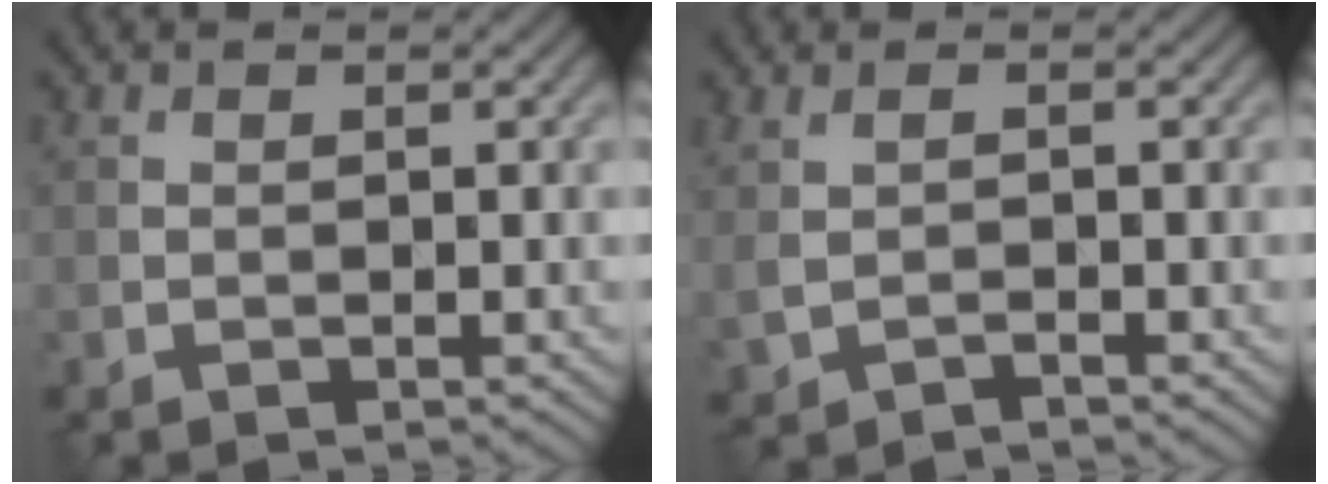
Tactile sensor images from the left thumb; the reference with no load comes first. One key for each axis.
{"total": 1.8, "fx": -0.1, "fy": 0.7, "fz": 1.6, "tx": -0.043, "ty": -0.005, "tz": -0.001}